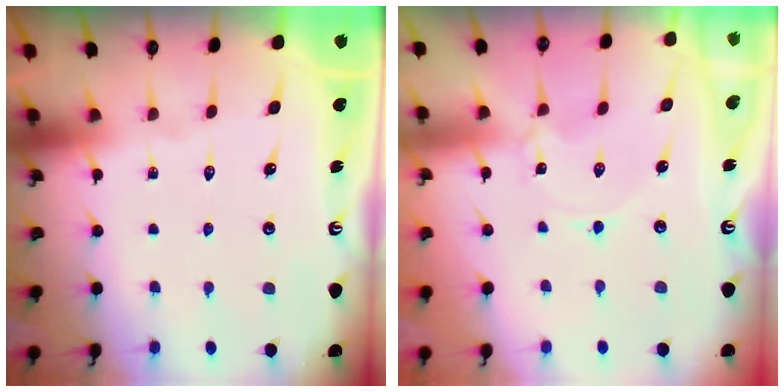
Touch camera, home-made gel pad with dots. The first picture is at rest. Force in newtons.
{"total": 0.0}